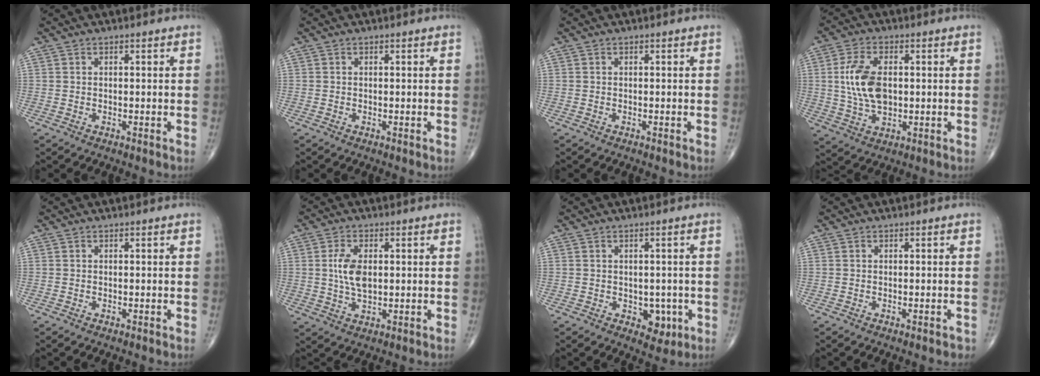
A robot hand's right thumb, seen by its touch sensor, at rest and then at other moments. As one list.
[{"total": 0.0}, {"total": 0.0}, {"total": 10.3, "force": [0.9, 5.9, 8.4], "torque": [-0.167, -0.002, 0.021]}, {"total": 0.0}, {"total": 6.5, "force": [0.8, 3.5, 5.4], "torque": [-0.105, -0.005, 0.014]}, {"total": 4.6, "force": [-1.1, 3.3, 2.9], "torque": [-0.010, 0.000, -0.007]}, {"total": 1.0, "force": [-0.5, 0.4, 0.8], "torque": [-0.009, -0.002, -0.005]}]